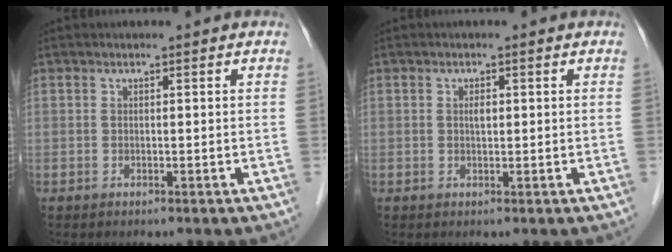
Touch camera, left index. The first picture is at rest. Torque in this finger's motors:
{"motor_torque": [0.16, 0.16, 0.08, 0.03]}